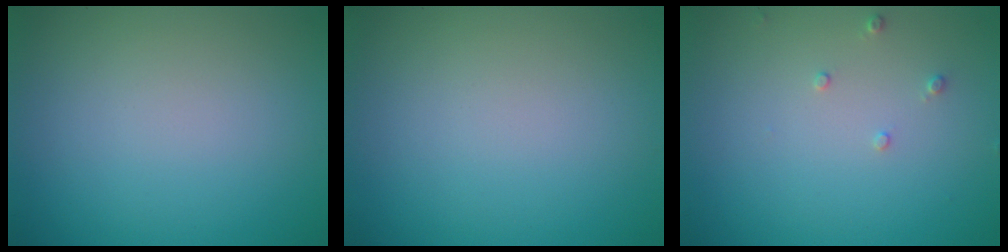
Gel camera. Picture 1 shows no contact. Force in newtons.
{"total": 0.0}
{"total": 0.8, "press": 0.8, "slide": 0.2}